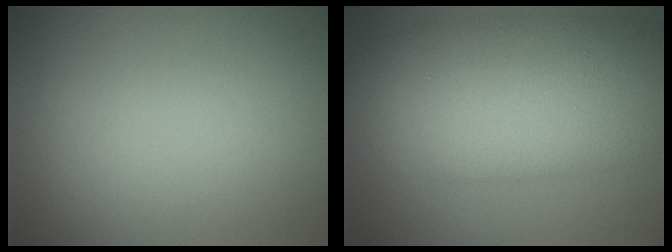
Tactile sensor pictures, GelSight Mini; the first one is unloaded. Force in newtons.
{"total": 11.6, "press": 11.6, "slide": 0.1}